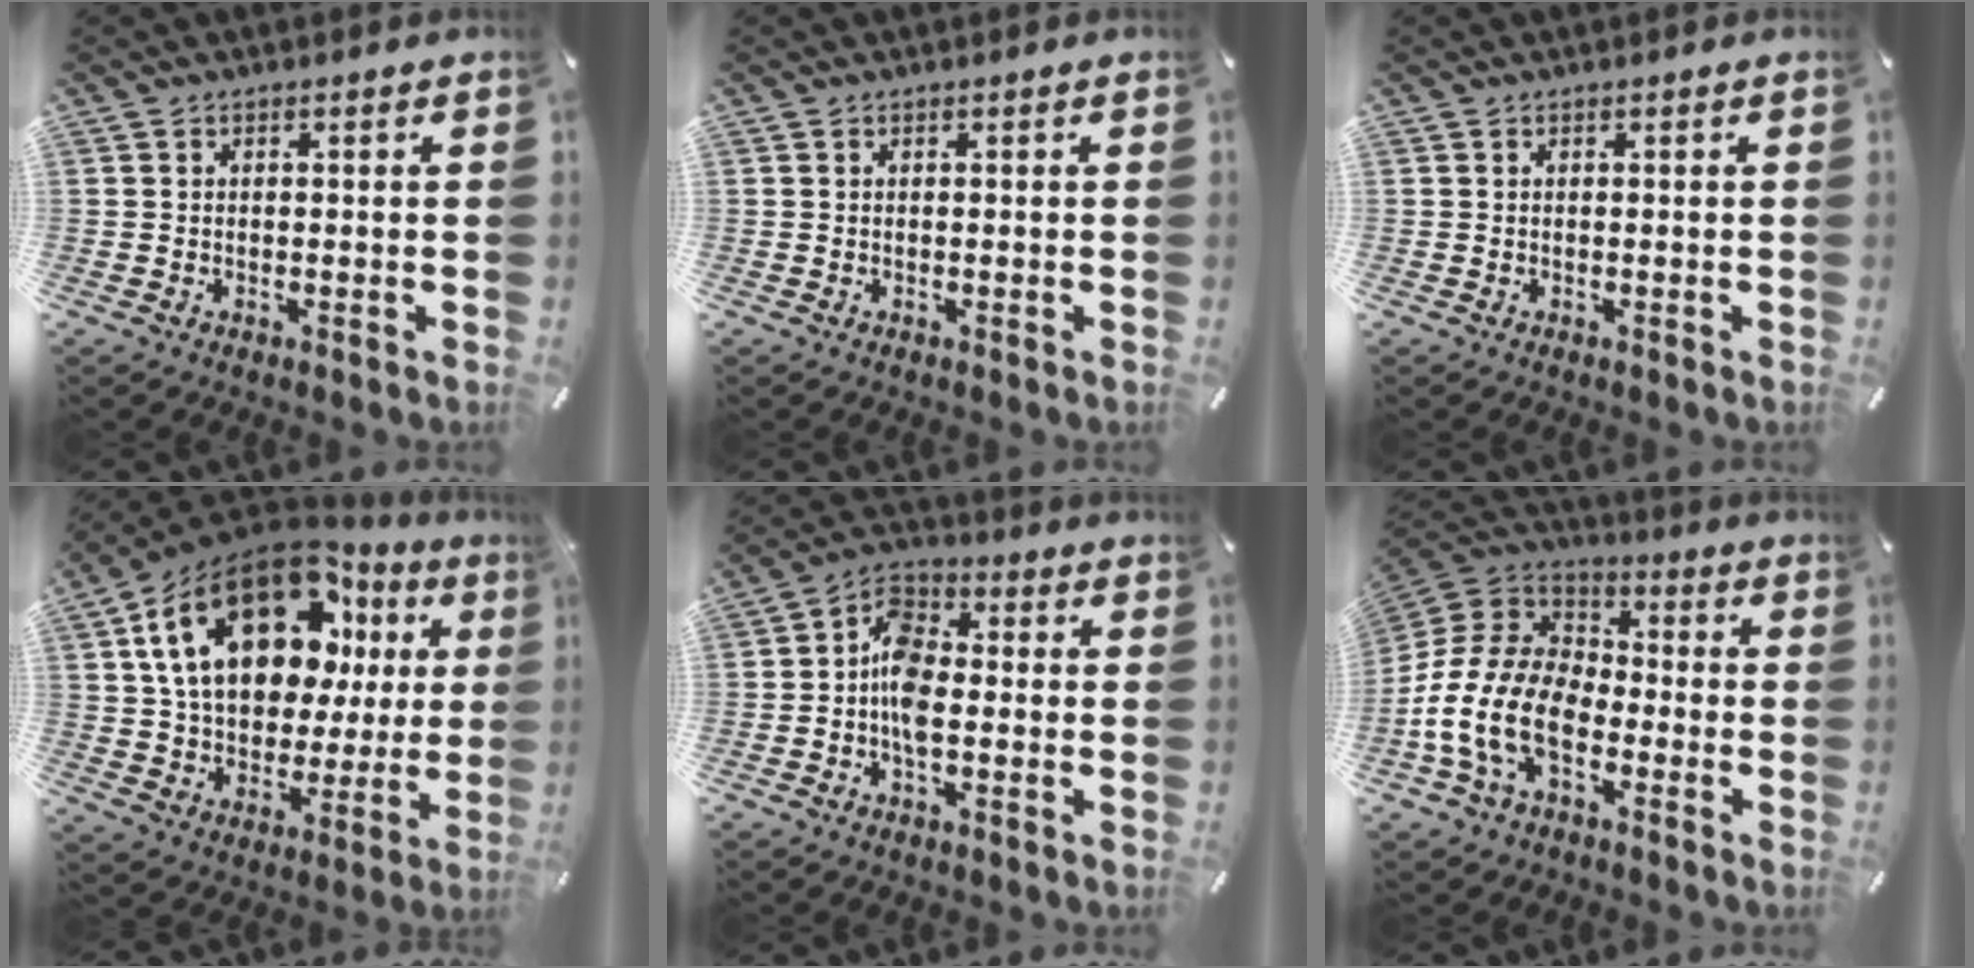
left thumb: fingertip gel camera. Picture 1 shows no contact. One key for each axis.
{"total": 0.0}
{"total": 0.0}
{"total": 22.9, "fx": 9.2, "fy": 14.5, "fz": 15.2, "tx": -0.273, "ty": -0.037, "tz": 0.159}
{"total": 8.3, "fx": -2.2, "fy": 4.9, "fz": 6.3, "tx": -0.123, "ty": 0.020, "tz": -0.038}
{"total": 16.0, "fx": -8.0, "fy": 9.5, "fz": 10.1, "tx": -0.225, "ty": 0.023, "tz": -0.150}